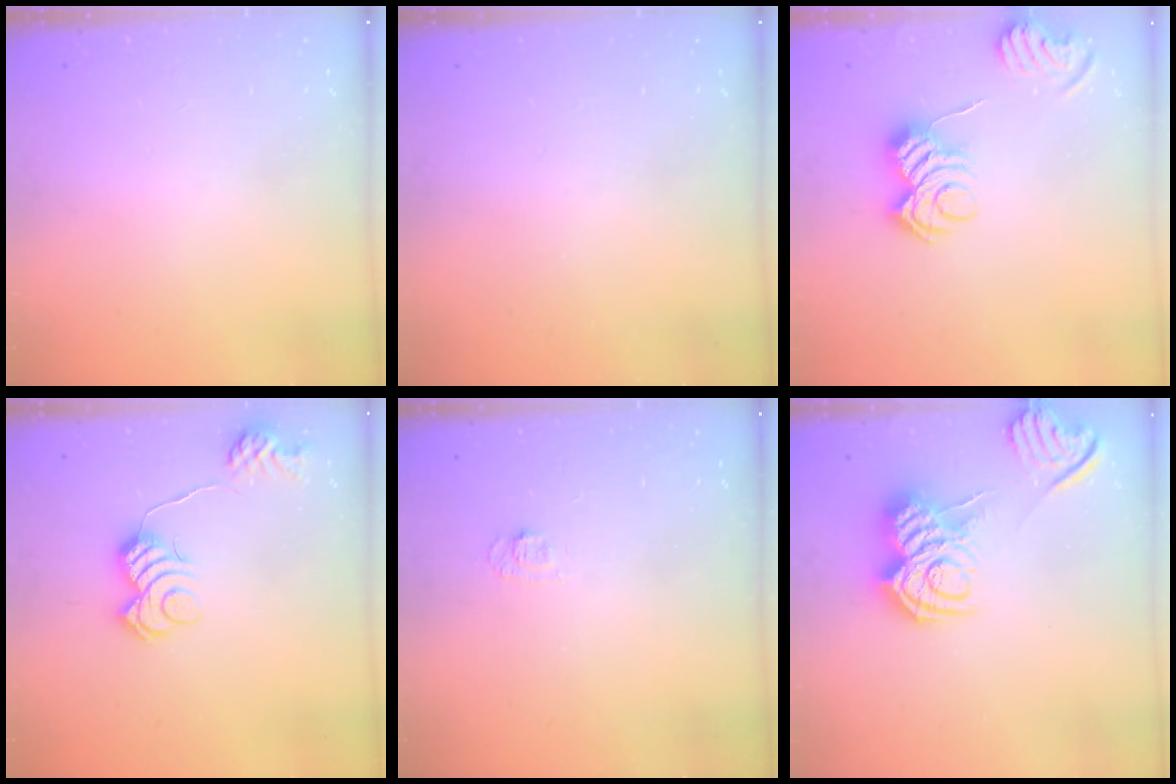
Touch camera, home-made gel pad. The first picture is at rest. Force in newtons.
{"total": 0.0}
{"total": 9.6, "press": 9.6, "slide": 0.5}
{"total": 13.0, "press": 13.0, "slide": 0.4}
{"total": 4.1, "press": 4.1, "slide": 0.5}
{"total": 11.4, "press": 11.4, "slide": 0.6}